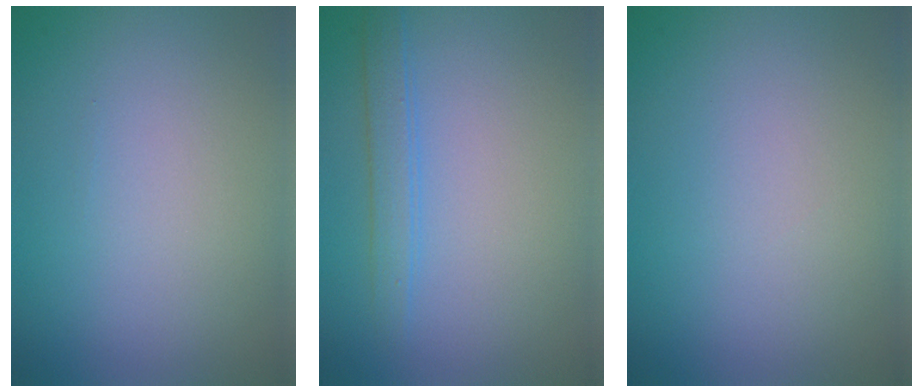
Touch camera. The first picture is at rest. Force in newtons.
{"total": 1.9, "press": 1.9, "slide": 0.1}
{"total": 0.0}